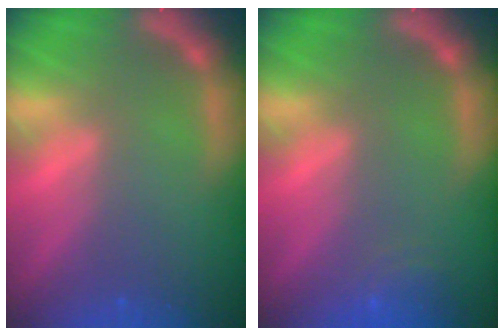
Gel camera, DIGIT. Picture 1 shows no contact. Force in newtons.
{"total": 2.5}